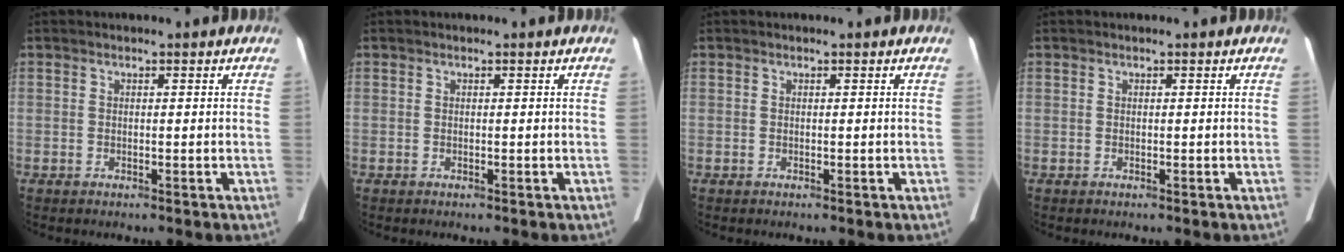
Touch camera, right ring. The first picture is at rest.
{"total": 0.0}
{"total": 0.0}
{"total": 0.0}